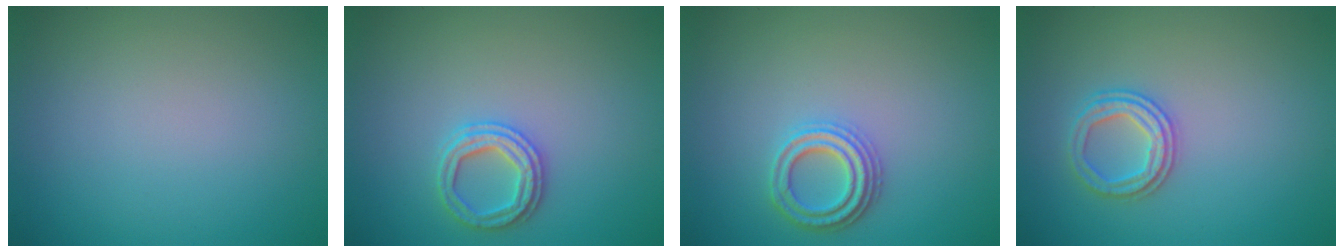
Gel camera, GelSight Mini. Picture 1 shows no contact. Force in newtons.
{"total": 2.4, "press": 2.4, "slide": 0.1}
{"total": 3.0, "press": 2.7, "slide": 1.1}
{"total": 2.5, "press": 2.4, "slide": 0.6}